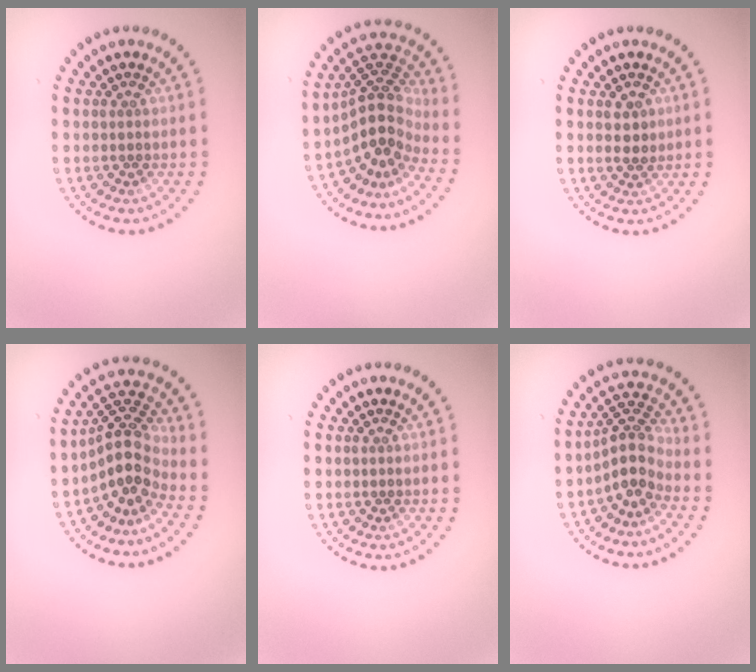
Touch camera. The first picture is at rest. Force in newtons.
{"total": 4.4, "press": 3.0, "slide": 3.2}
{"total": 1.9, "press": 1.8, "slide": 0.6}
{"total": 4.3, "press": 3.1, "slide": 3.0}
{"total": 0.0}
{"total": 3.7, "press": 2.8, "slide": 2.4}